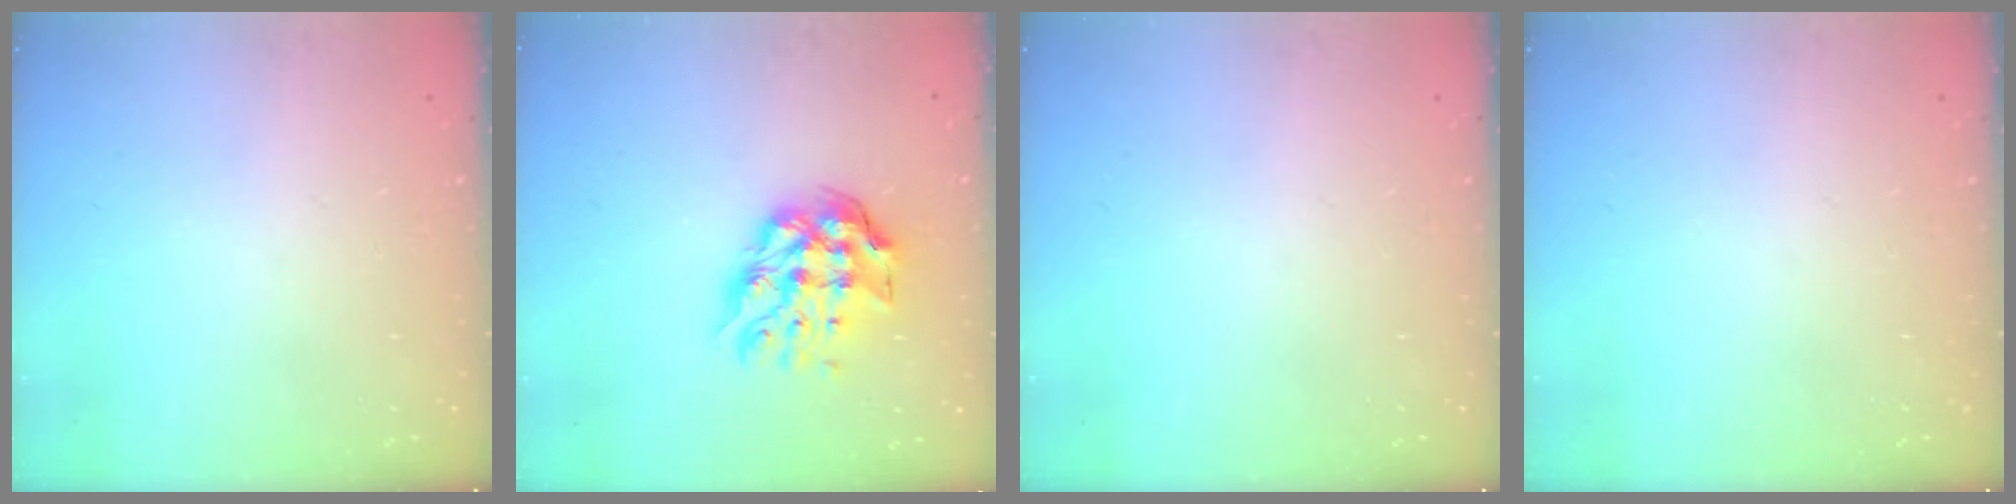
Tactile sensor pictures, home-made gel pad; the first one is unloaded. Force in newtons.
{"total": 11.3, "press": 11.2, "slide": 1.3}
{"total": 0.0}
{"total": 0.0}